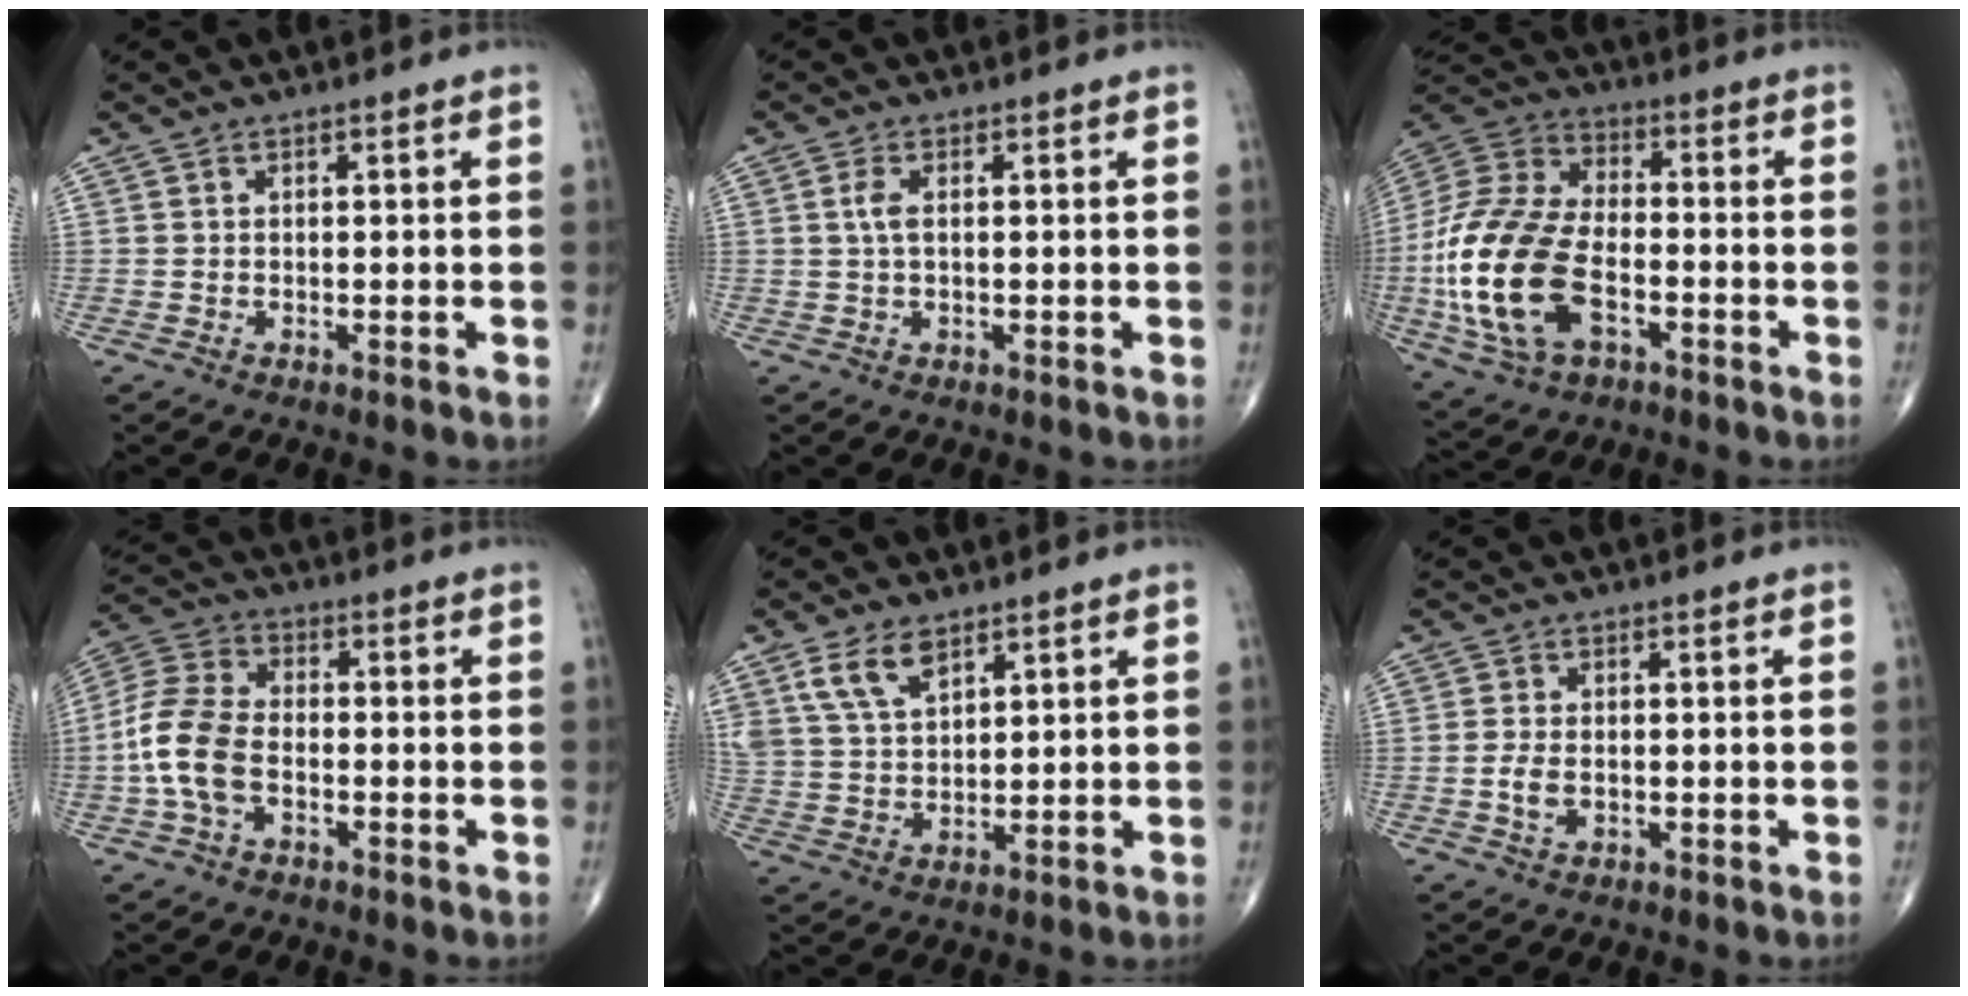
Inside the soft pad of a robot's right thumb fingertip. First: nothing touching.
{"total": 2.5, "force": [0.4, 1.1, 2.2], "torque": [-0.053, 0.006, 0.009]}
{"total": 22.0, "force": [-5.6, 12.6, 17.2], "torque": [-0.371, 0.013, -0.101]}
{"total": 10.9, "force": [-2.5, 6.7, 8.1], "torque": [-0.177, 0.028, -0.057]}
{"total": 7.8, "force": [4.7, 4.0, 4.7], "torque": [-0.084, -0.015, 0.099]}
{"total": 3.2, "force": [-0.6, 1.9, 2.4], "torque": [-0.052, 0.001, -0.011]}